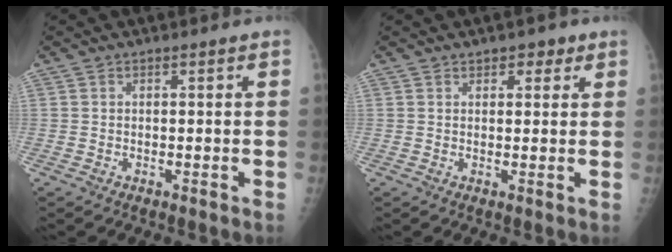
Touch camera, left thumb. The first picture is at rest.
{"total": 2.7, "force": [1.6, 1.7, 1.3], "torque": [0.004, -0.005, 0.018]}